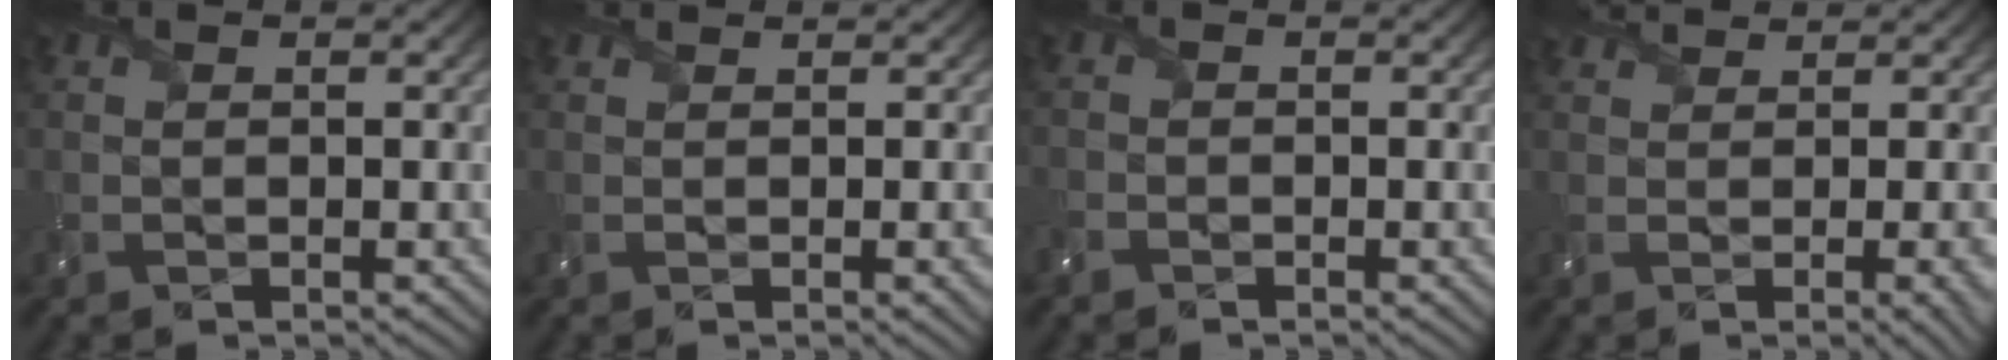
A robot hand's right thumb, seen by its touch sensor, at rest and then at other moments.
{"total": 2.6, "force": [1.2, 0.6, 2.2], "torque": [-0.041, 0.005, 0.016]}
{"total": 1.1, "force": [-1.0, 0.3, -0.2], "torque": [0.004, -0.003, -0.025]}
{"total": 4.6, "force": [1.8, 1.1, 4.2], "torque": [-0.061, 0.012, 0.028]}